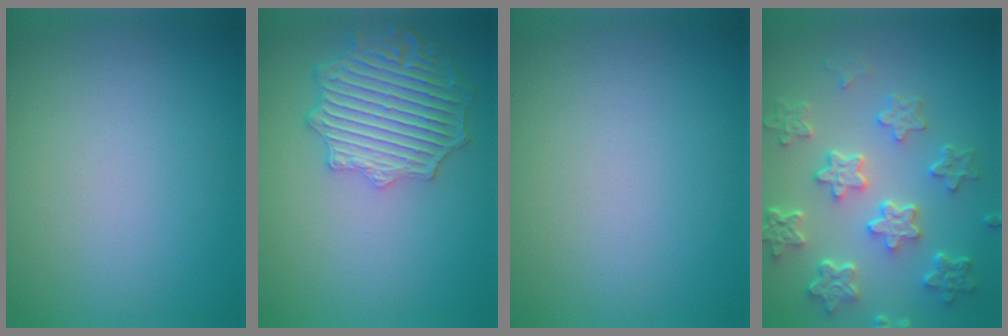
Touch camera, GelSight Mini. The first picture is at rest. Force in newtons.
{"total": 6.4, "press": 5.6, "slide": 3.1}
{"total": 0.0}
{"total": 6.2, "press": 4.6, "slide": 4.2}